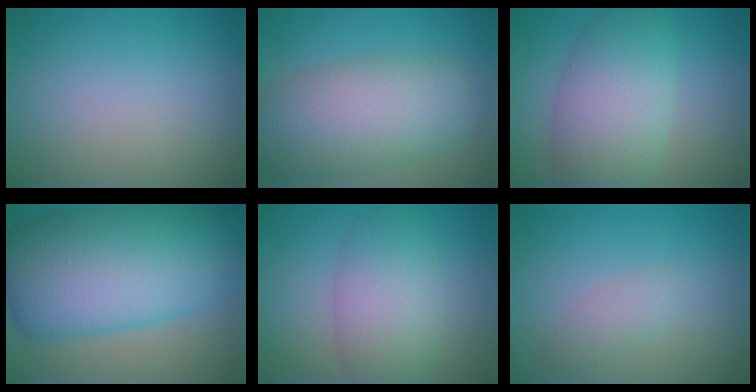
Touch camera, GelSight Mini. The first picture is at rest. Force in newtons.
{"total": 8.5, "press": 8.5, "slide": 0.2}
{"total": 7.0, "press": 7.0, "slide": 0.2}
{"total": 14.1, "press": 14.1, "slide": 0.1}
{"total": 5.4, "press": 5.4, "slide": 0.1}
{"total": 1.4, "press": 1.4, "slide": 0.1}